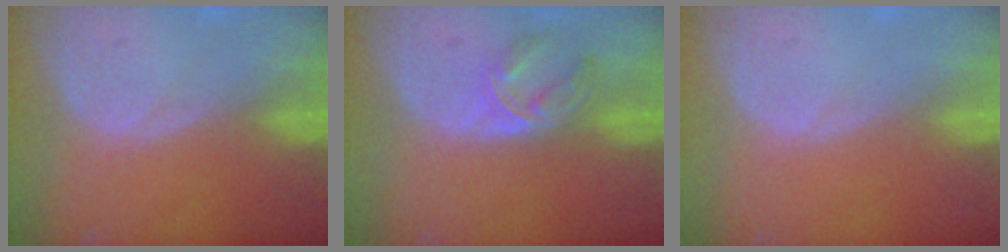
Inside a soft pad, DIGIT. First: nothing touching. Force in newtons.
{"total": 5.7, "press": 4.7, "slide": 3.3}
{"total": 0.0}